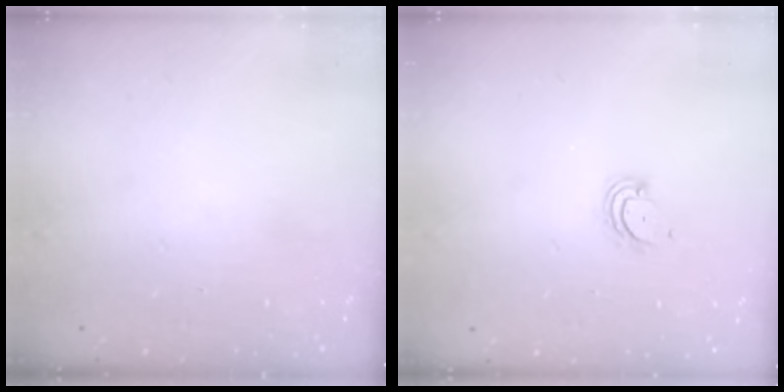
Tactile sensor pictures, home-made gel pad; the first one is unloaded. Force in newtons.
{"total": 2.3, "press": 2.3, "slide": 0.2}